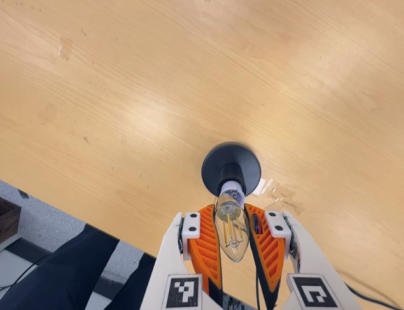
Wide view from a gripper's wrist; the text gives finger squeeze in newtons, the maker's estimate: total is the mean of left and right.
{"total": 19.1, "left": 21.2, "right": 17.1}